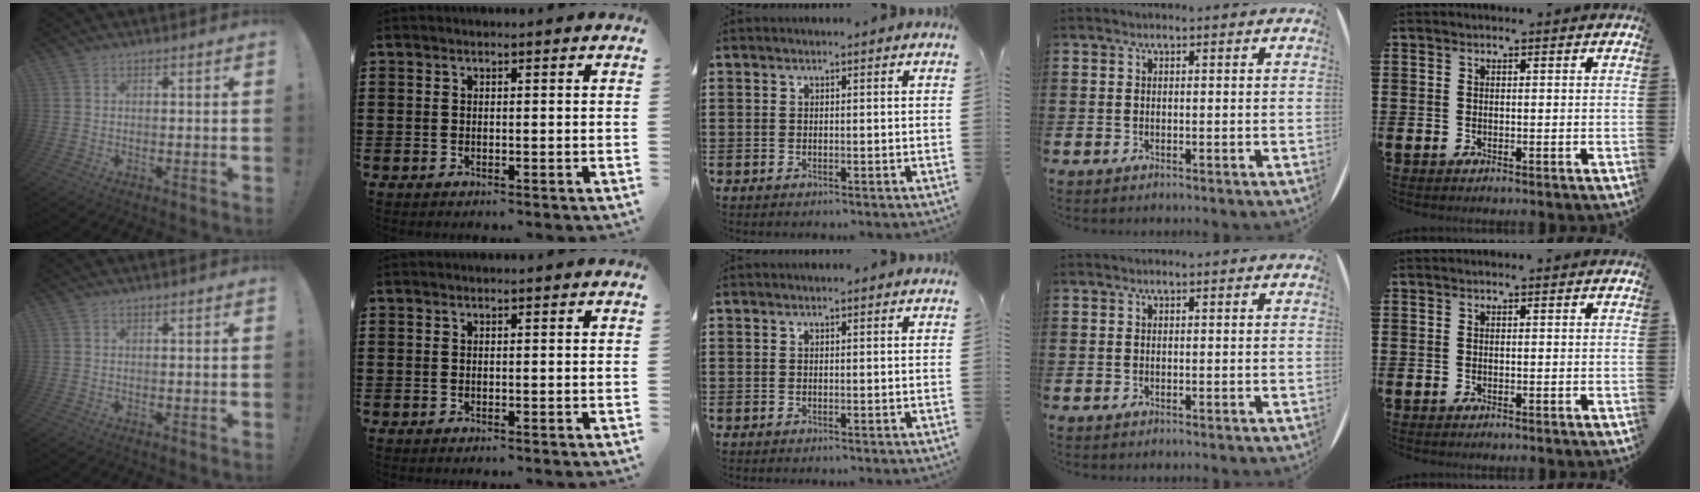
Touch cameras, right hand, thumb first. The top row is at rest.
{}